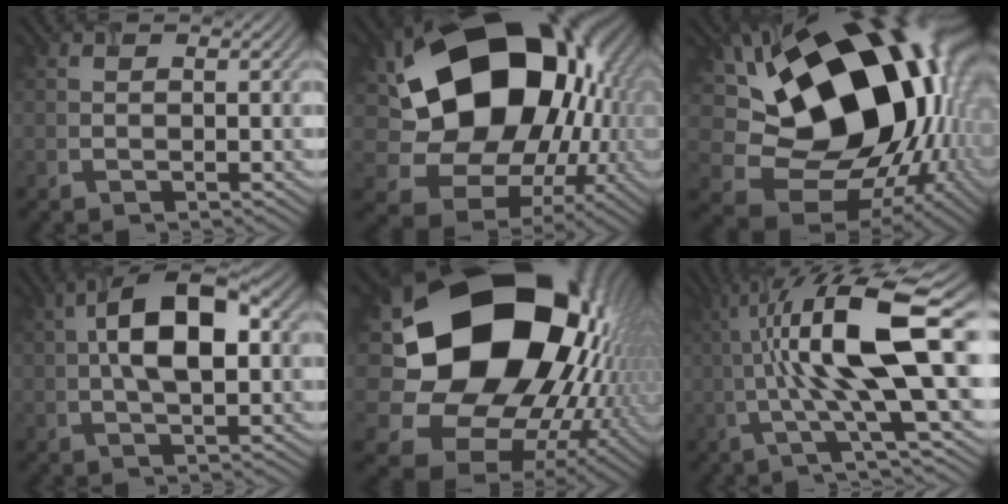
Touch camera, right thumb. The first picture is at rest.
{"total": 21.0, "force": [2.6, 16.5, 12.8], "torque": [-0.223, -0.035, 0.073]}
{"total": 21.8, "force": [2.9, 15.2, 15.3], "torque": [-0.283, -0.030, 0.075]}
{"total": 10.2, "force": [1.3, 4.8, 8.9], "torque": [-0.160, 0.017, 0.018]}
{"total": 22.7, "force": [2.5, 18.0, 13.6], "torque": [-0.299, -0.070, 0.089]}
{"total": 14.7, "force": [1.0, 3.0, 14.3], "torque": [-0.243, 0.020, 0.018]}